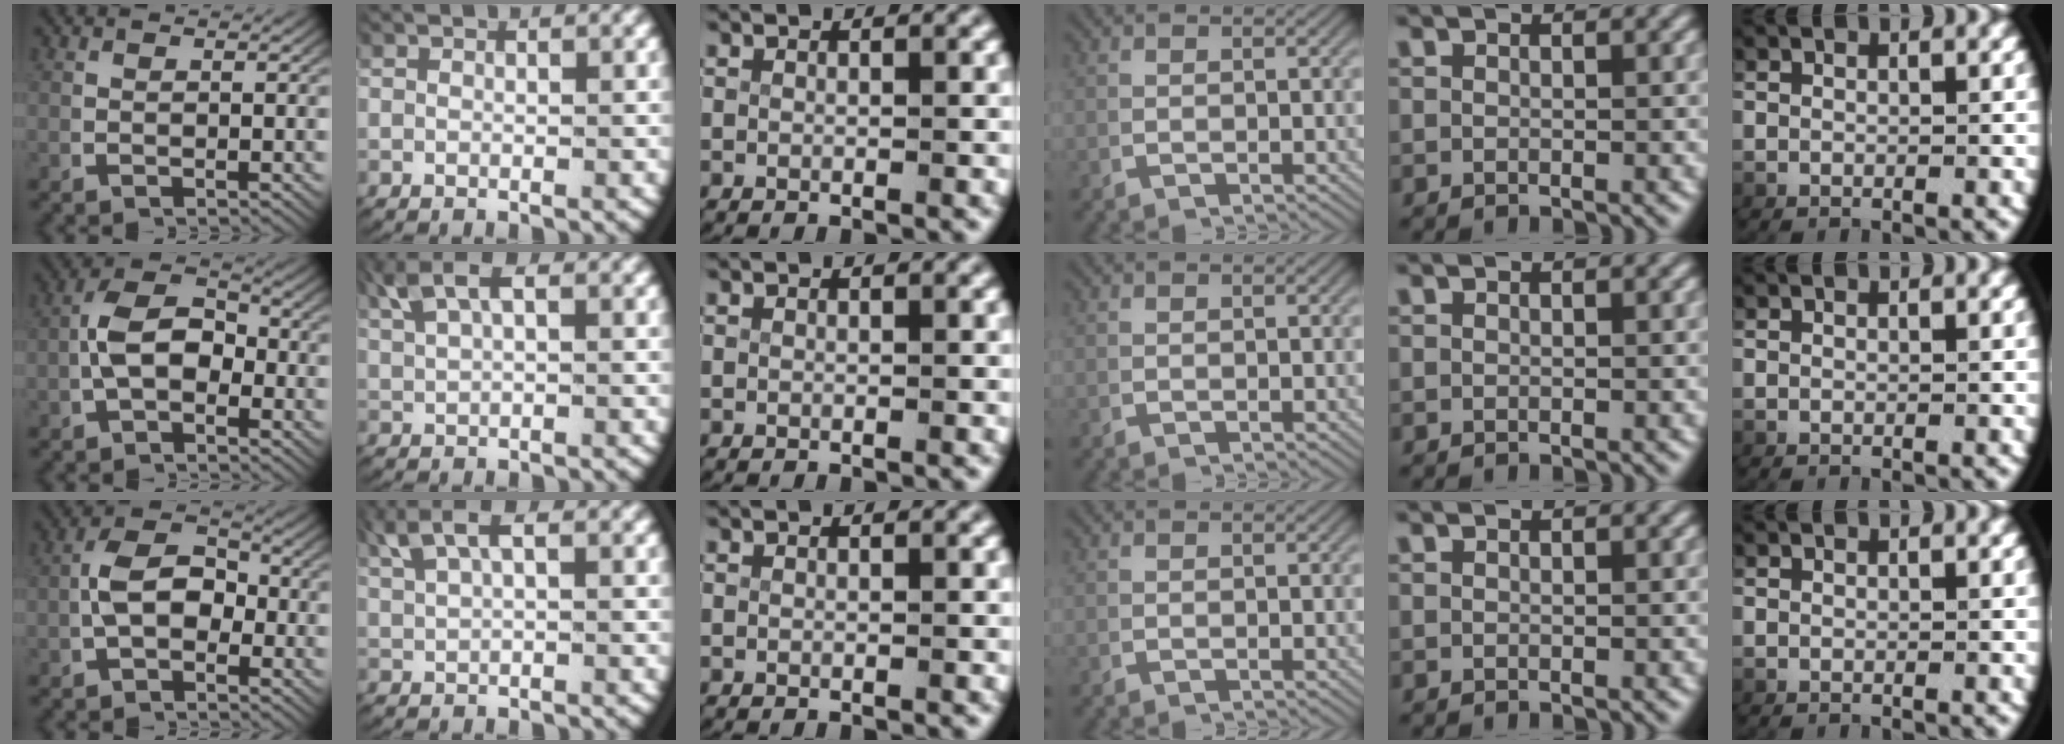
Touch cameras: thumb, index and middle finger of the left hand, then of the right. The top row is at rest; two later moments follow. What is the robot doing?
{"motion": "lift_and_place", "object": "key"}